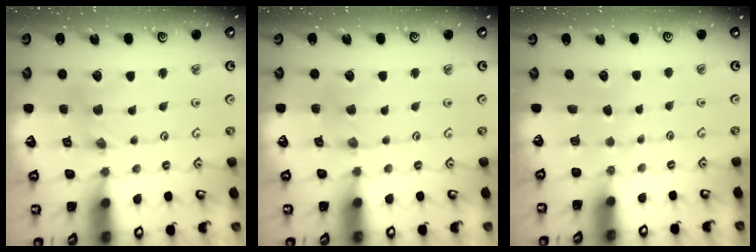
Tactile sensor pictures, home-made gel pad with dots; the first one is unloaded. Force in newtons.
{"total": 2.2, "press": 2.1, "slide": 0.4}
{"total": 0.0}